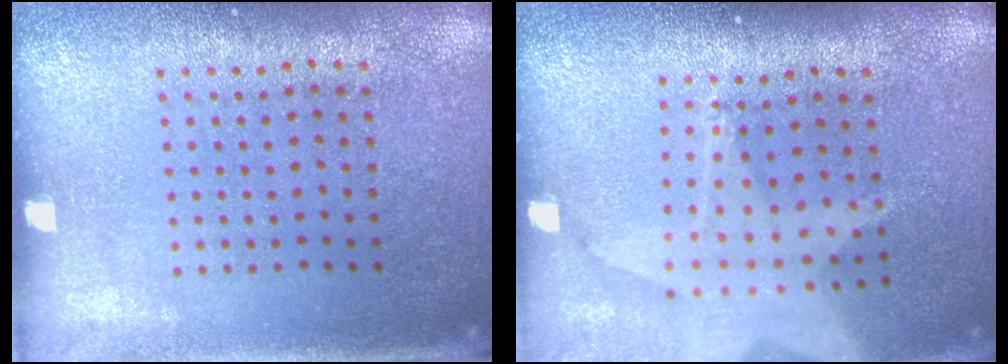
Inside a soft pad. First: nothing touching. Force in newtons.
{"total": 2.0, "press": 1.5, "slide": 1.2}